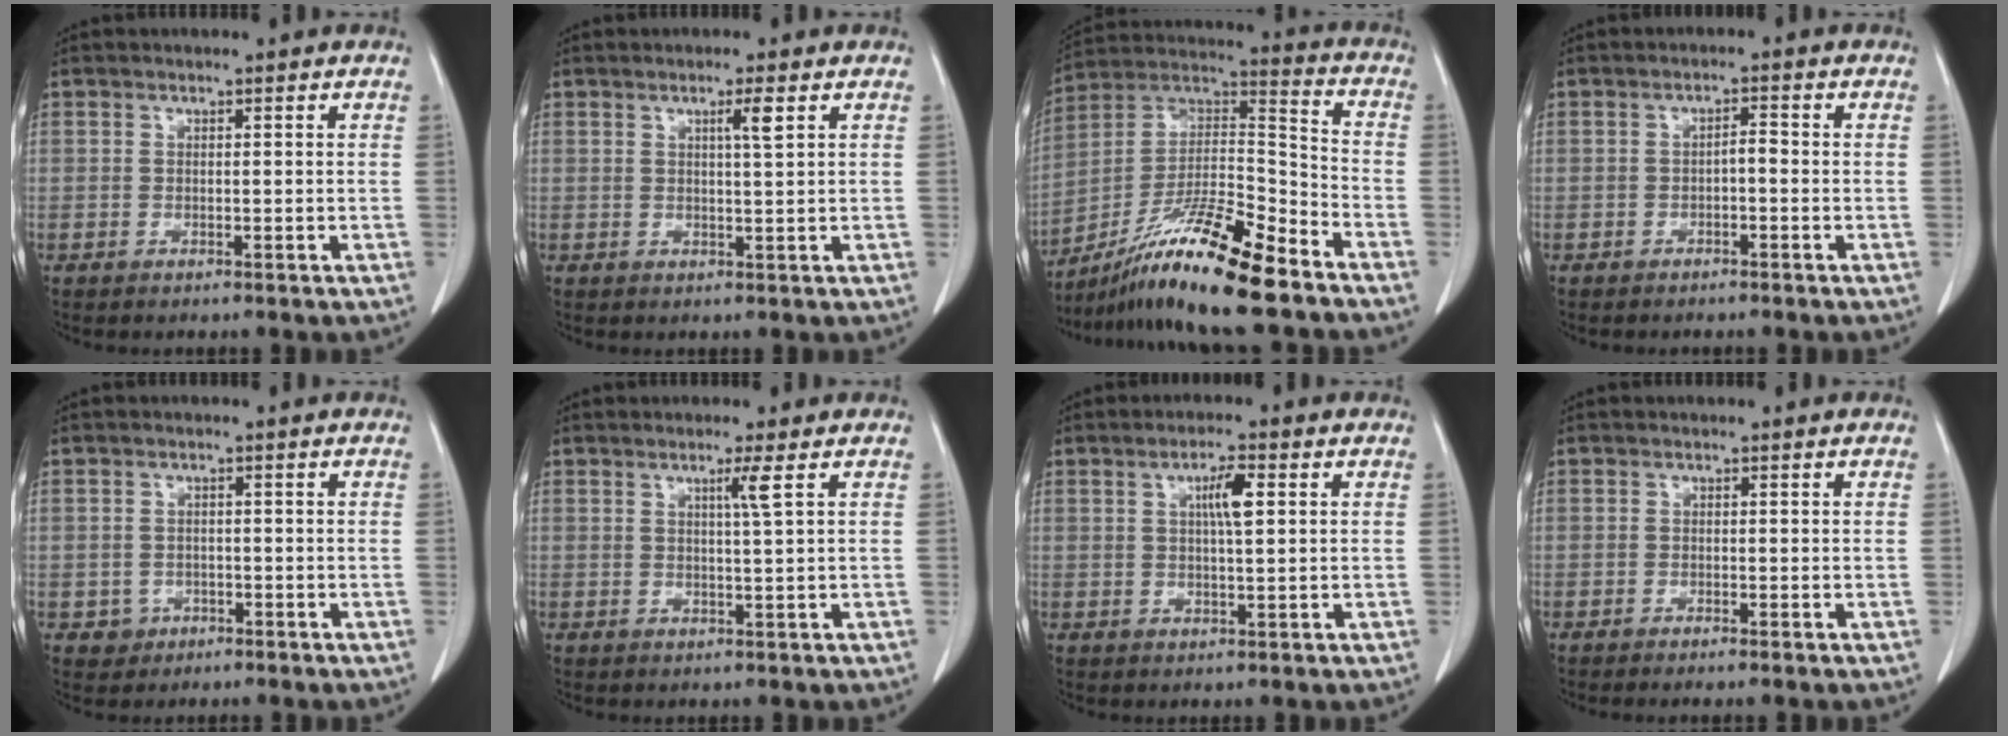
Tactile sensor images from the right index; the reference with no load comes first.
{"total": 2.4, "force": [1.0, -0.3, 2.1], "torque": [-0.038, -0.003, 0.018]}
{"total": 18.1, "force": [-13.2, 0.7, 12.4], "torque": [-0.236, -0.005, -0.237]}
{"total": 1.7, "force": [-0.5, 0.5, 1.5], "torque": [-0.022, 0.004, -0.010]}
{"total": 2.4, "force": [-1.0, 2.2, 0.1], "torque": [0.007, 0.011, -0.012]}
{"total": 2.3, "force": [1.0, -0.8, 2.0], "torque": [-0.038, -0.005, 0.020]}
{"total": 4.2, "force": [1.2, 0.5, 4.0], "torque": [-0.070, 0.003, 0.019]}
{"total": 0.8, "force": [-0.7, -0.2, 0.5], "torque": [-0.009, 0.001, -0.012]}